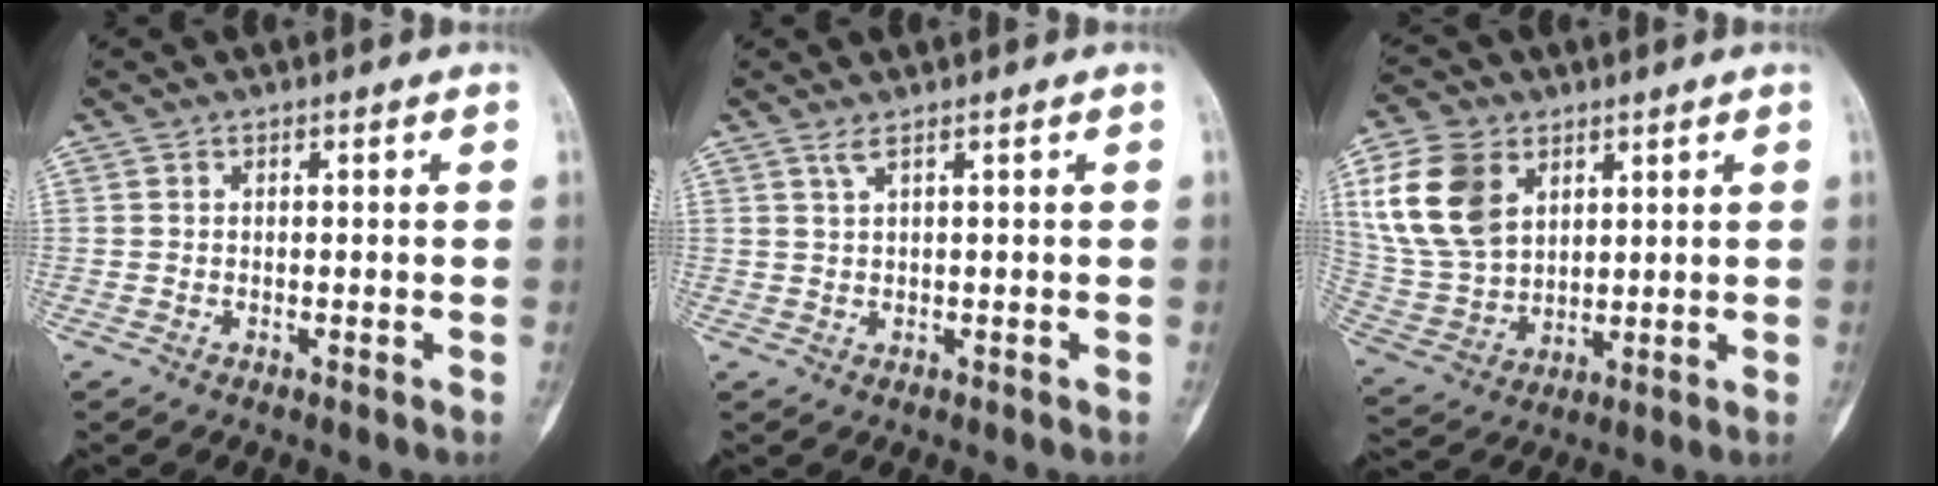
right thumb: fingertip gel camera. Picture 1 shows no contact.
{"total": 1.5, "force": [0.9, -0.2, 1.2], "torque": [-0.032, -0.002, 0.023]}
{"total": 15.0, "force": [5.8, 10.5, 9.0], "torque": [-0.165, -0.013, 0.125]}